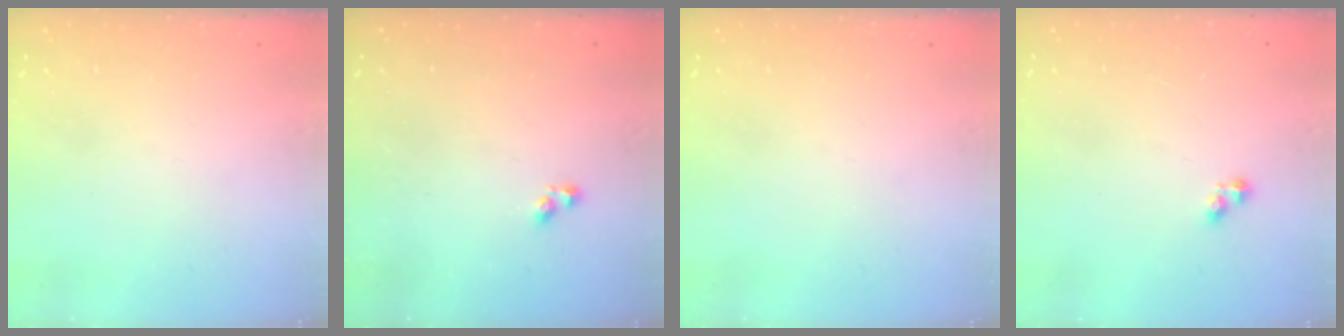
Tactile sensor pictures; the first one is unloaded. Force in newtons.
{"total": 1.6, "press": 1.5, "slide": 0.3}
{"total": 0.0}
{"total": 2.1, "press": 2.1, "slide": 0.3}